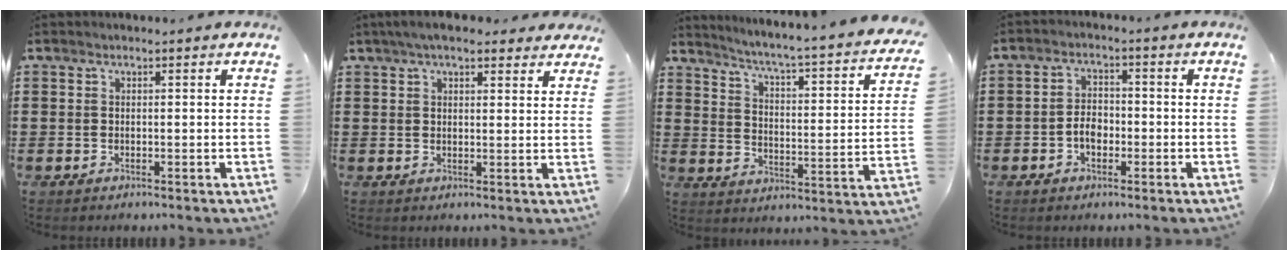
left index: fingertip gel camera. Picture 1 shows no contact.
{"total": 5.1, "force": [4.2, 1.3, 2.6], "torque": [-0.061, 0.001, 0.077]}
{"total": 3.3, "force": [2.5, -0.7, 2.0], "torque": [-0.057, -0.040, 0.025]}
{"total": 3.2, "force": [-1.1, 2.0, 2.1], "torque": [-0.050, 0.003, -0.025]}